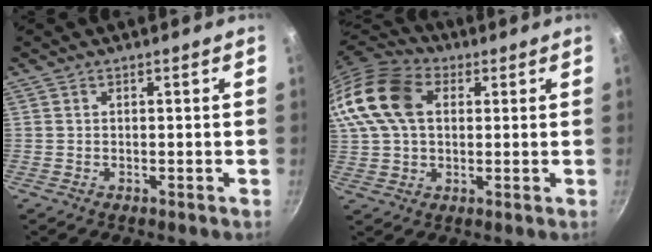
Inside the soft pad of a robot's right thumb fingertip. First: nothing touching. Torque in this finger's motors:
{"motor_torque": [2.51, 2.50, 1.79, -0.27, 0.71]}